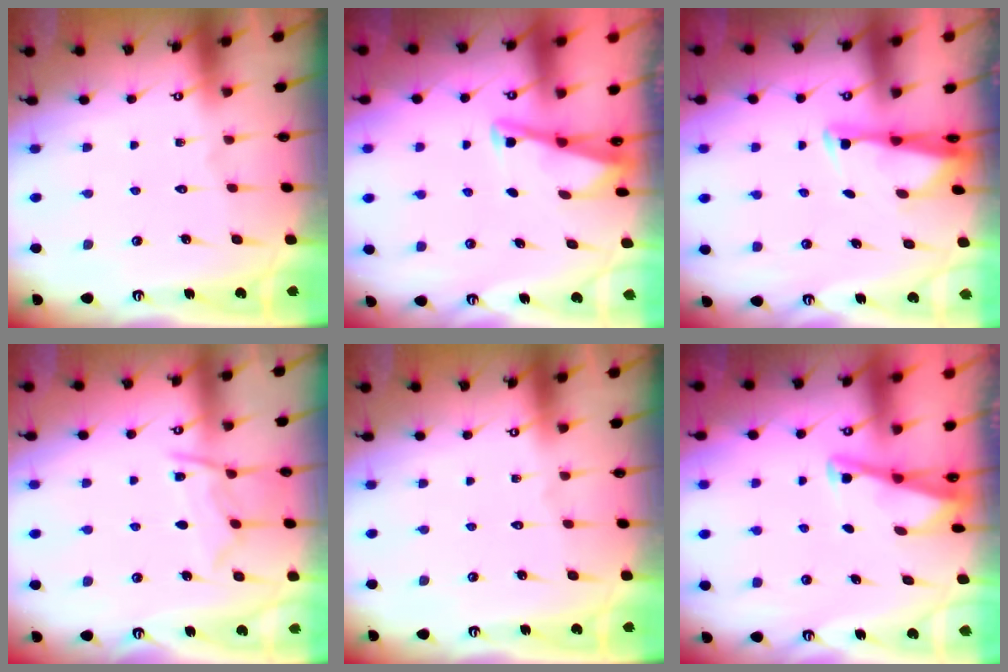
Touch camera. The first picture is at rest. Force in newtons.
{"total": 2.8, "press": 2.8, "slide": 0.4}
{"total": 2.9, "press": 2.8, "slide": 0.7}
{"total": 9.7, "press": 9.7, "slide": 0.8}
{"total": 0.0}
{"total": 2.9, "press": 2.9, "slide": 0.4}